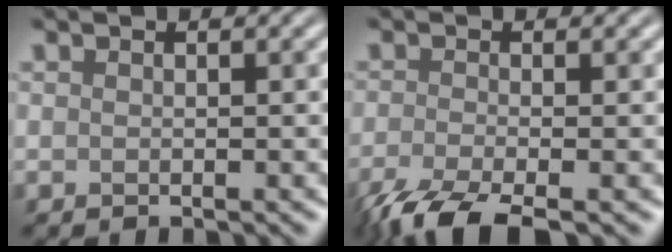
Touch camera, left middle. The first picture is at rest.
{"total": 5.4, "force": [-4.1, 1.0, 3.4], "torque": [-0.059, -0.010, -0.080]}